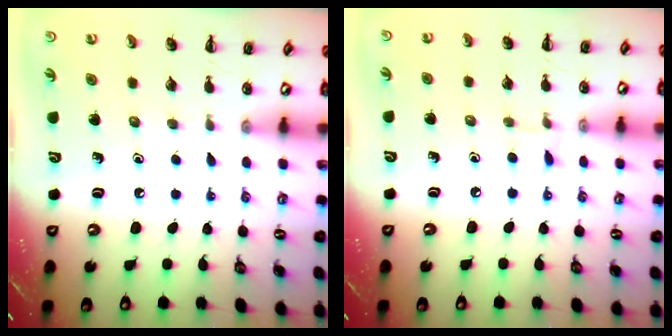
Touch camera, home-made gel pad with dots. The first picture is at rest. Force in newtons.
{"total": 4.9, "press": 4.7, "slide": 1.5}